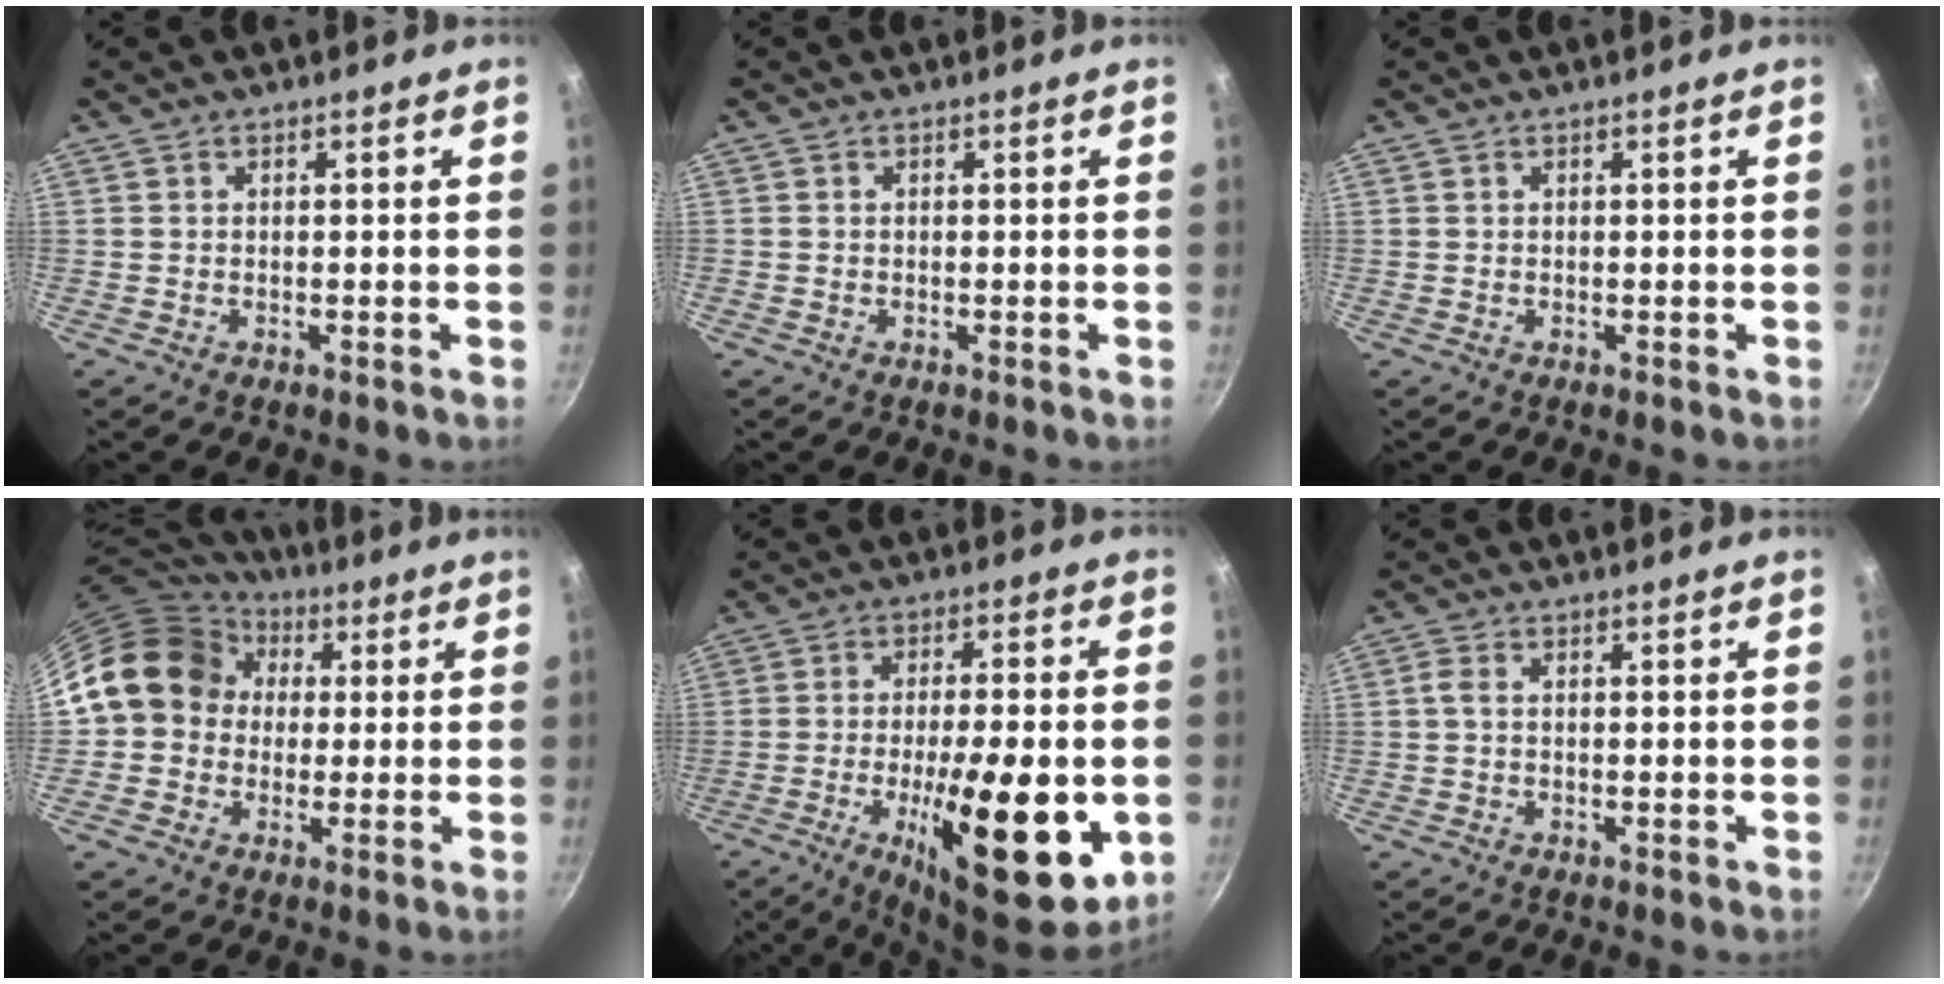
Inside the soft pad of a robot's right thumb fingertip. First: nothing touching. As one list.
[{"total": 0.0}, {"total": 0.0}, {"total": 15.0, "force": [1.8, 13.1, 7.2], "torque": [-0.095, 0.038, 0.013]}, {"total": 21.9, "force": [-6.1, 6.9, 19.9], "torque": [-0.287, 0.010, -0.086]}, {"total": 2.1, "force": [0.0, 1.2, 1.8], "torque": [-0.048, 0.008, -0.004]}]